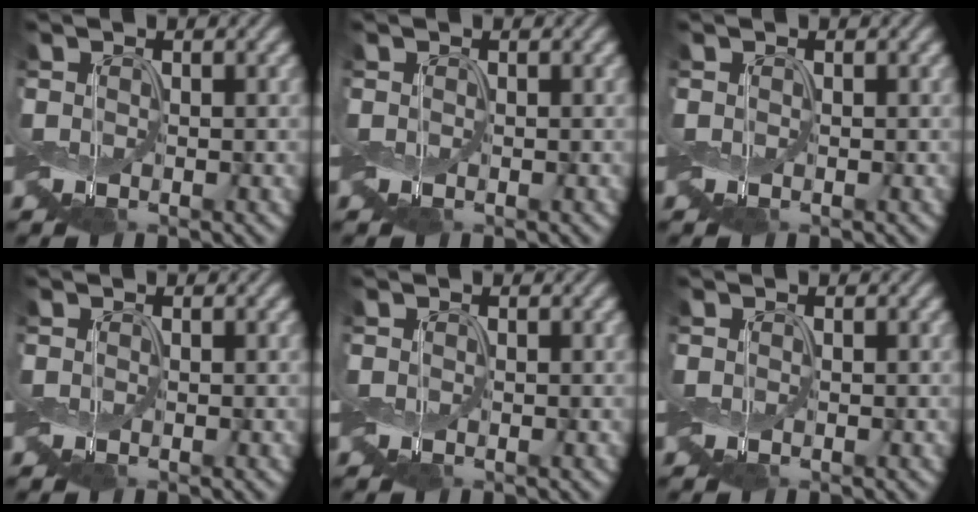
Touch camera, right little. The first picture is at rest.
{"total": 0.0}
{"total": 0.0}
{"total": 0.0}
{"total": 0.0}
{"total": 0.0}